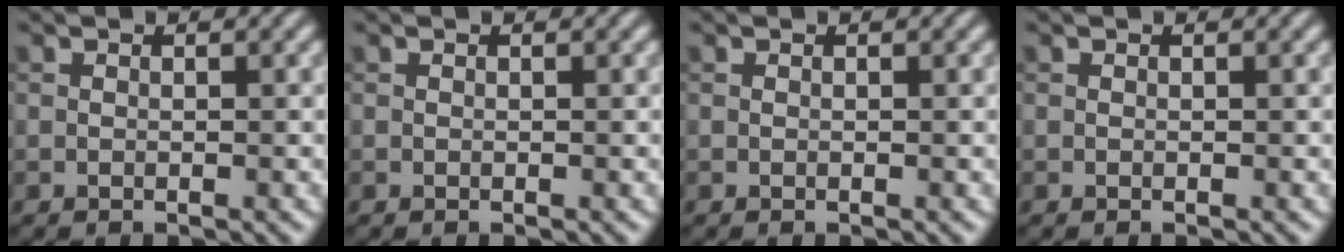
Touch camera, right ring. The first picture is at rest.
{"total": 0.0}
{"total": 0.0}
{"total": 0.0}